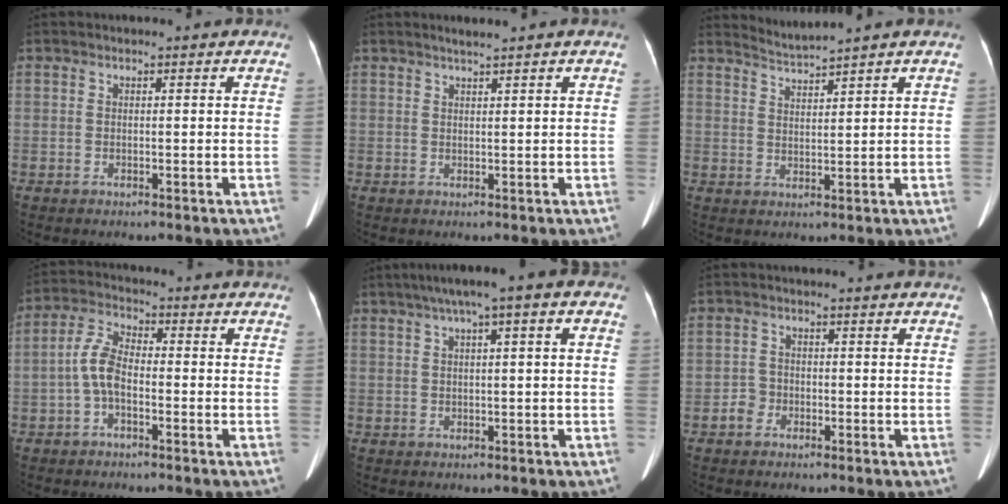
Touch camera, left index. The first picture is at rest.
{"total": 1.4, "force": [1.1, -0.3, 0.7], "torque": [-0.014, 0.000, 0.023]}
{"total": 3.0, "force": [2.6, -1.4, -0.3], "torque": [-0.003, -0.010, 0.058]}
{"total": 5.7, "force": [-1.7, 2.7, 4.7], "torque": [-0.105, 0.016, -0.035]}
{"total": 8.0, "force": [3.6, 1.0, 7.1], "torque": [-0.104, 0.038, 0.047]}
{"total": 2.1, "force": [-1.2, 1.6, 0.4], "torque": [-0.009, 0.005, -0.026]}